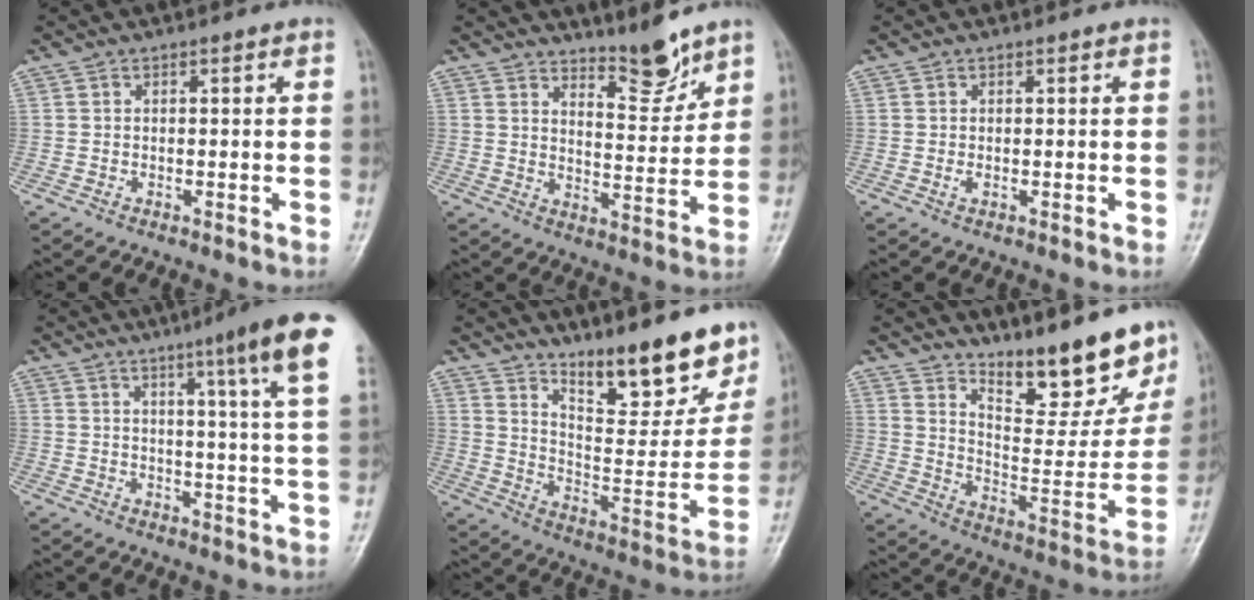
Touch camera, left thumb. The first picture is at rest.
{"total": 7.3, "force": [6.3, 1.5, 3.4], "torque": [-0.036, -0.064, 0.106]}
{"total": 0.8, "force": [0.3, 0.4, 0.7], "torque": [-0.012, 0.000, 0.006]}
{"total": 13.9, "force": [7.3, 0.3, 11.8], "torque": [-0.161, -0.029, 0.086]}
{"total": 19.9, "force": [14.8, 5.9, 11.9], "torque": [-0.127, -0.102, 0.230]}
{"total": 19.6, "force": [15.6, 5.1, 10.6], "torque": [-0.112, -0.112, 0.234]}